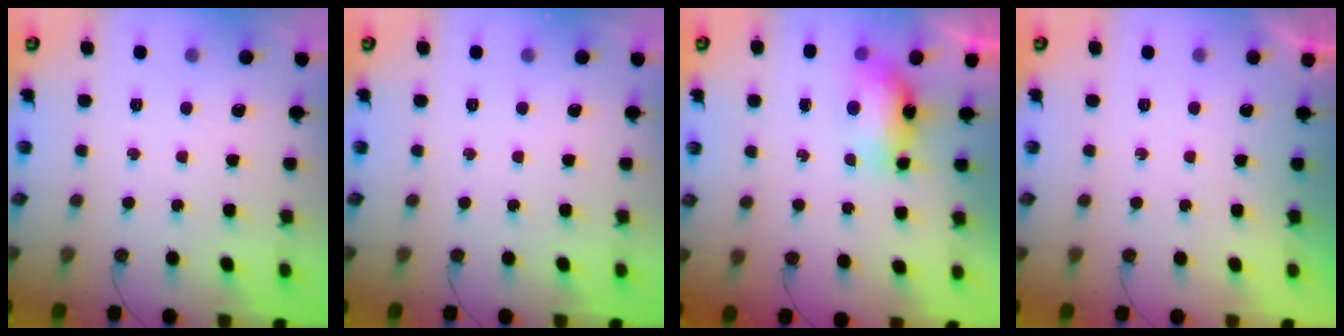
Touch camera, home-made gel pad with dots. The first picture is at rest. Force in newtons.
{"total": 0.0}
{"total": 15.8, "press": 9.7, "slide": 12.5}
{"total": 0.0}